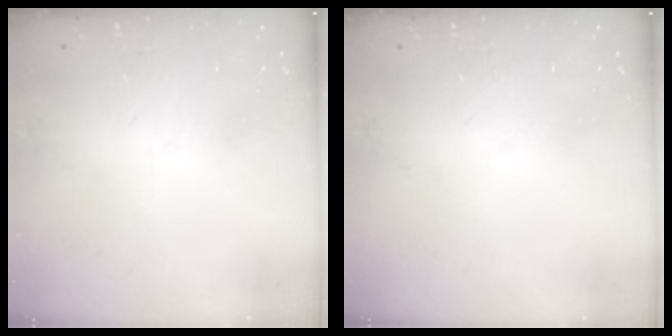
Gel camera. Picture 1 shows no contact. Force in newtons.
{"total": 0.0}